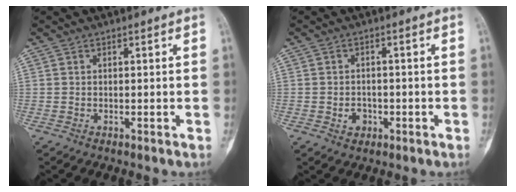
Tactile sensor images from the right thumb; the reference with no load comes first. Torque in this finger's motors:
{"motor_torque": [0.00, -0.29, 0.26, -0.07, 0.07]}